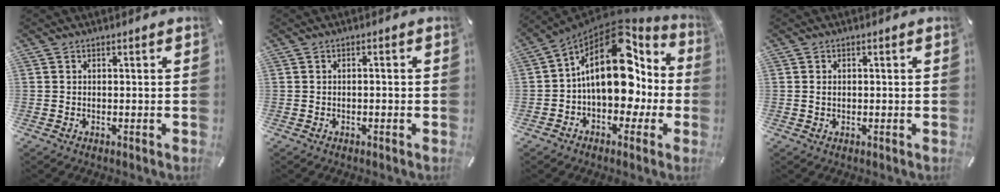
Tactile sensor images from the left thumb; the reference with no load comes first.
{"total": 0.9, "force": [-0.6, 0.3, 0.6], "torque": [-0.013, 0.000, -0.011]}
{"total": 21.7, "force": [4.1, 13.5, 16.5], "torque": [-0.248, -0.025, 0.072]}
{"total": 1.1, "force": [0.0, 0.8, 0.7], "torque": [-0.017, 0.004, -0.001]}